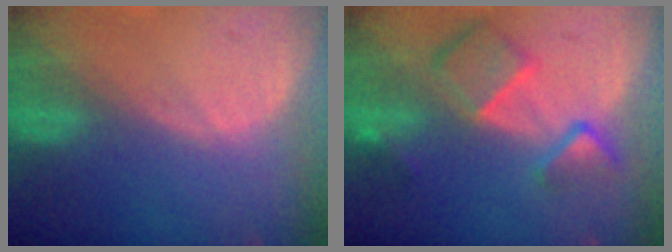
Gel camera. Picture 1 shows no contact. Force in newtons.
{"total": 7.8, "press": 6.8, "slide": 3.9}